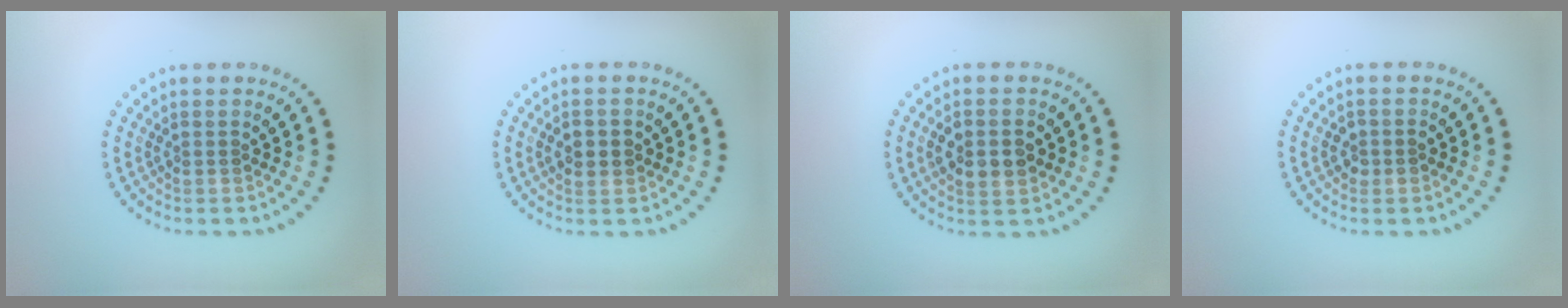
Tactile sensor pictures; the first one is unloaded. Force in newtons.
{"total": 2.0, "press": 1.9, "slide": 0.4}
{"total": 3.6, "press": 3.6, "slide": 0.2}
{"total": 1.3, "press": 1.3, "slide": 0.1}